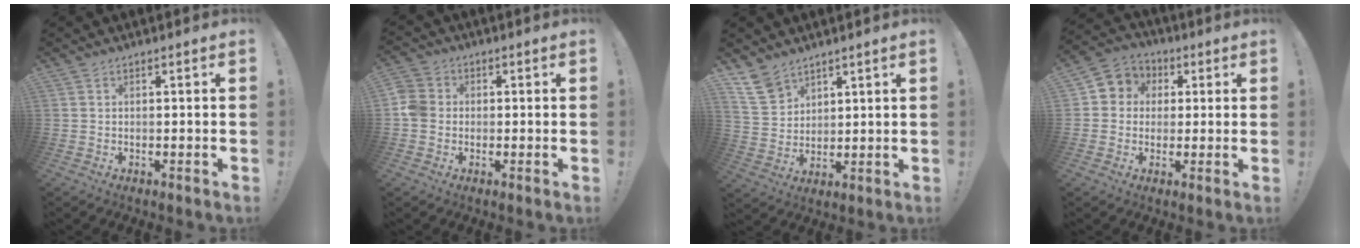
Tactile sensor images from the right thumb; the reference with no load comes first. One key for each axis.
{"total": 5.4, "fx": -0.8, "fy": 4.8, "fz": 2.3, "tx": -0.053, "ty": 0.014, "tz": -0.013}
{"total": 10.0, "fx": 7.1, "fy": 6.4, "fz": 2.8, "tx": -0.060, "ty": -0.038, "tz": 0.146}
{"total": 6.7, "fx": 0.0, "fy": 6.4, "fz": 1.9, "tx": -0.020, "ty": 0.007, "tz": 0.007}